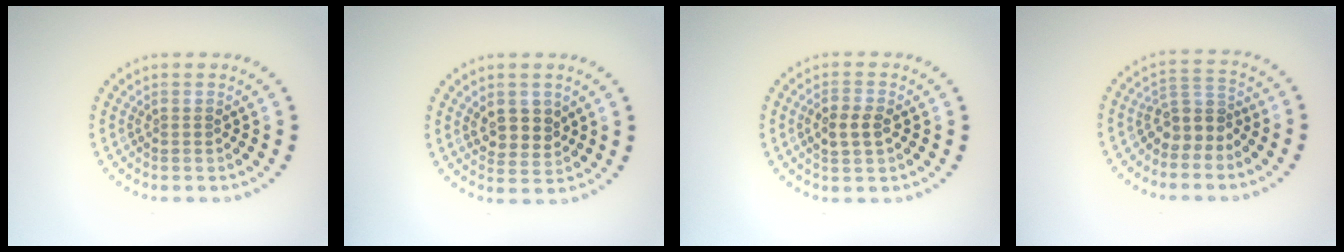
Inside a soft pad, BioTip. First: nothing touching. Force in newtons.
{"total": 3.0, "press": 2.8, "slide": 0.9}
{"total": 2.4, "press": 2.4, "slide": 0.3}
{"total": 3.0, "press": 2.4, "slide": 1.8}